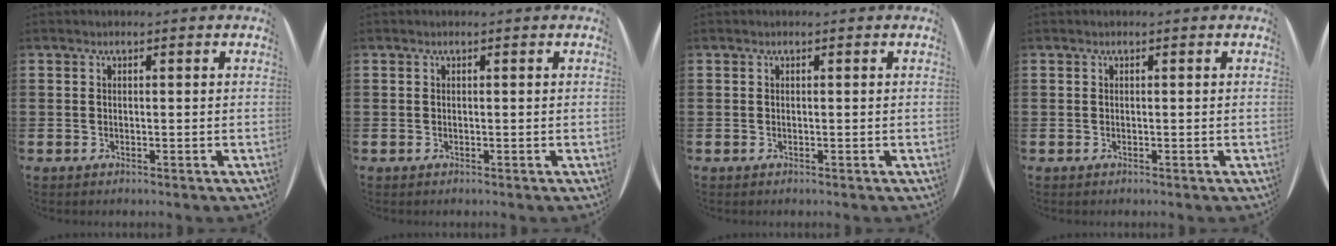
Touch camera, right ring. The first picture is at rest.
{"total": 0.0}
{"total": 0.0}
{"total": 0.0}